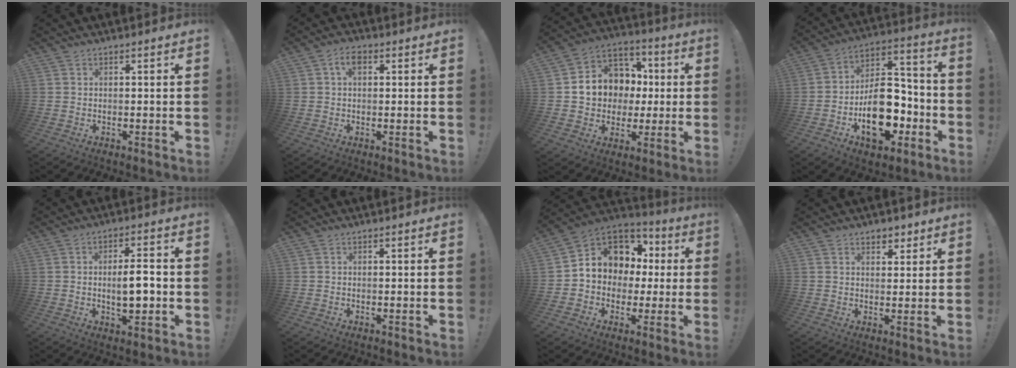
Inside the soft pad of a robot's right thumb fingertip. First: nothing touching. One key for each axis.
{"total": 4.3, "fx": 1.2, "fy": 2.5, "fz": 3.3, "tx": -0.055, "ty": 0.007, "tz": 0.020}
{"total": 12.4, "fx": 0.7, "fy": 11.2, "fz": 5.2, "tx": -0.067, "ty": 0.002, "tz": 0.031}
{"total": 19.8, "fx": -7.2, "fy": 12.2, "fz": 13.8, "tx": -0.191, "ty": 0.050, "tz": -0.106}
{"total": 8.0, "fx": -1.0, "fy": 2.9, "fz": 7.4, "tx": -0.109, "ty": 0.001, "tz": -0.021}
{"total": 0.0}
{"total": 11.4, "fx": 2.2, "fy": 10.0, "fz": 5.0, "tx": -0.066, "ty": -0.012, "tz": 0.050}
{"total": 3.5, "fx": 2.4, "fy": 2.4, "fz": 1.0, "tx": 0.001, "ty": -0.013, "tz": 0.041}